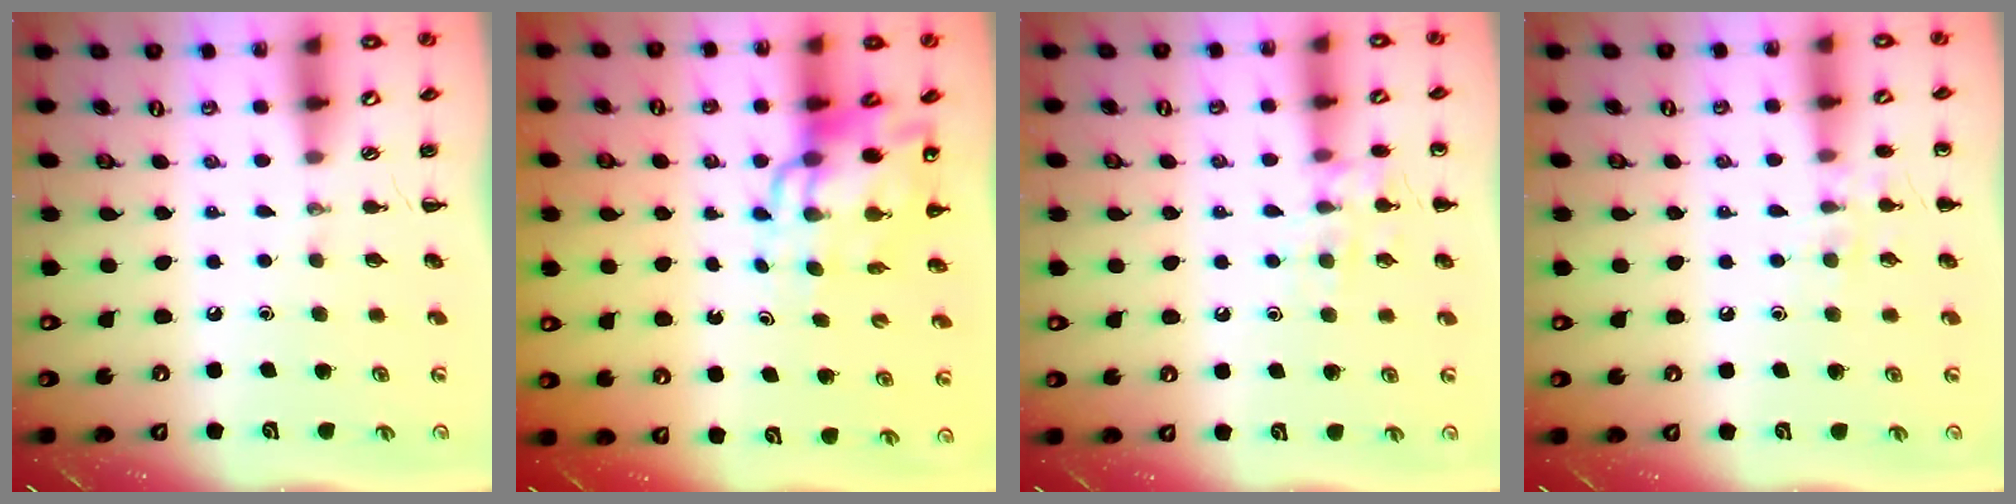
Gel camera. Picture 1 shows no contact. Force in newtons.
{"total": 12.8, "press": 12.2, "slide": 3.9}
{"total": 9.4, "press": 9.4, "slide": 0.8}
{"total": 7.0, "press": 6.8, "slide": 1.6}